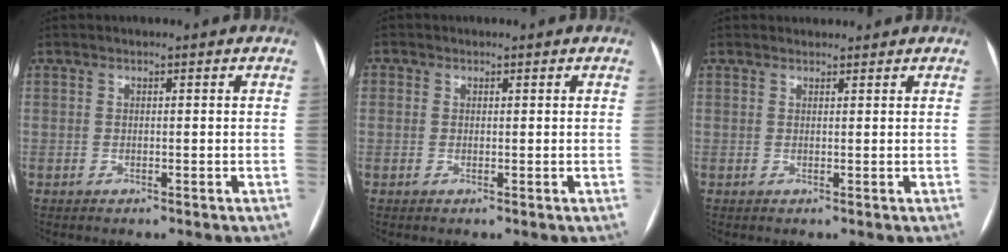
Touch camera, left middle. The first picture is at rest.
{"total": 1.2, "force": [0.3, 1.1, 0.3], "torque": [0.002, 0.001, 0.002]}
{"total": 1.5, "force": [1.4, 0.5, 0.0], "torque": [-0.004, 0.014, 0.022]}